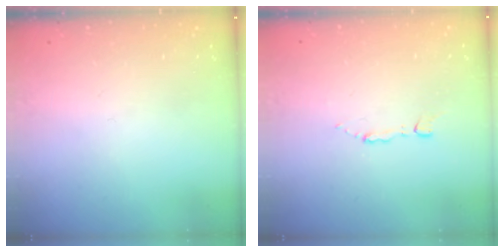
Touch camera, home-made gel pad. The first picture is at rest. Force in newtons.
{"total": 1.8, "press": 1.8, "slide": 0.2}